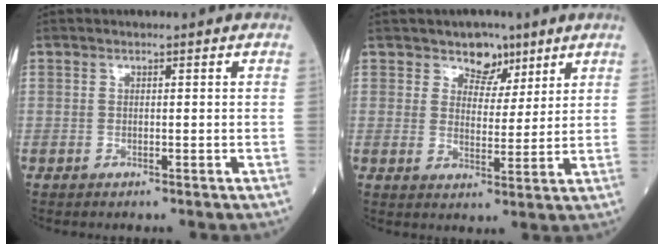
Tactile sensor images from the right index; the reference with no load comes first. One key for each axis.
{"total": 5.1, "fx": 3.6, "fy": 3.3, "fz": 1.6, "tx": -0.012, "ty": -0.001, "tz": 0.056}